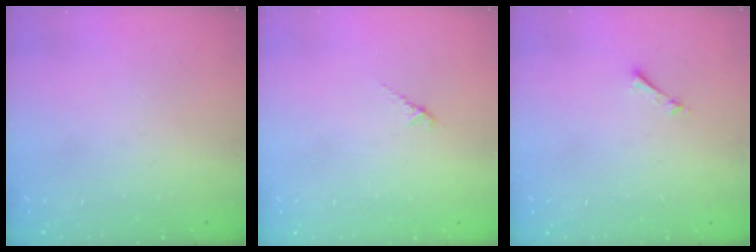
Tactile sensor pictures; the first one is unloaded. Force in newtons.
{"total": 1.5, "press": 1.4, "slide": 0.5}
{"total": 0.6, "press": 0.6, "slide": 0.2}